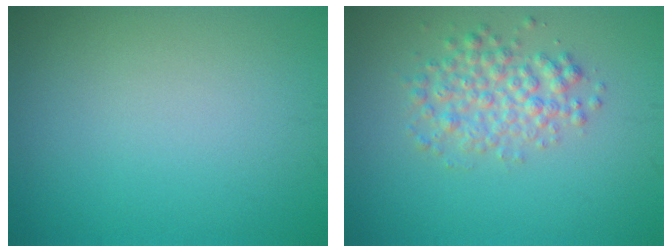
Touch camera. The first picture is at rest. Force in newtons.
{"total": 3.3, "press": 3.3, "slide": 0.1}